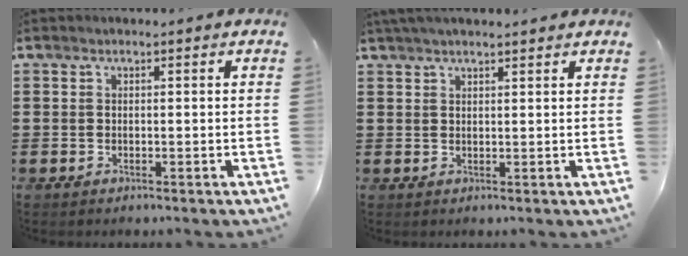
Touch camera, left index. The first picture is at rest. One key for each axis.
{"total": 1.9, "fx": 1.7, "fy": 0.1, "fz": 0.9, "tx": -0.020, "ty": 0.002, "tz": 0.033}